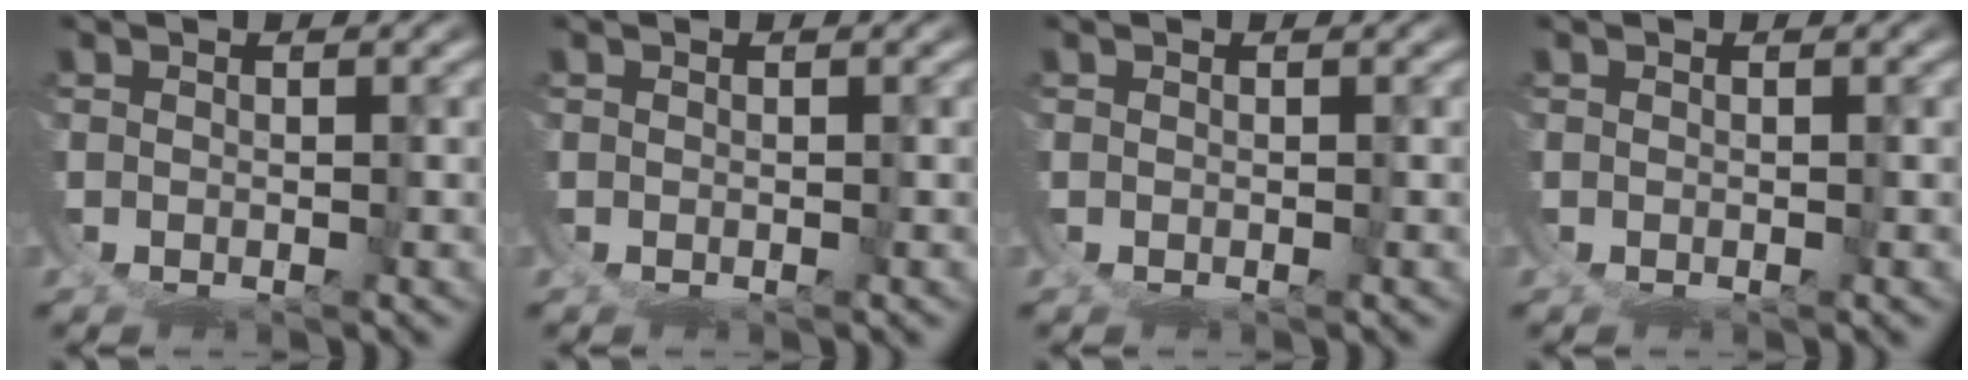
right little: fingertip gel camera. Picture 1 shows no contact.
{"total": 0.0}
{"total": 0.0}
{"total": 0.0}